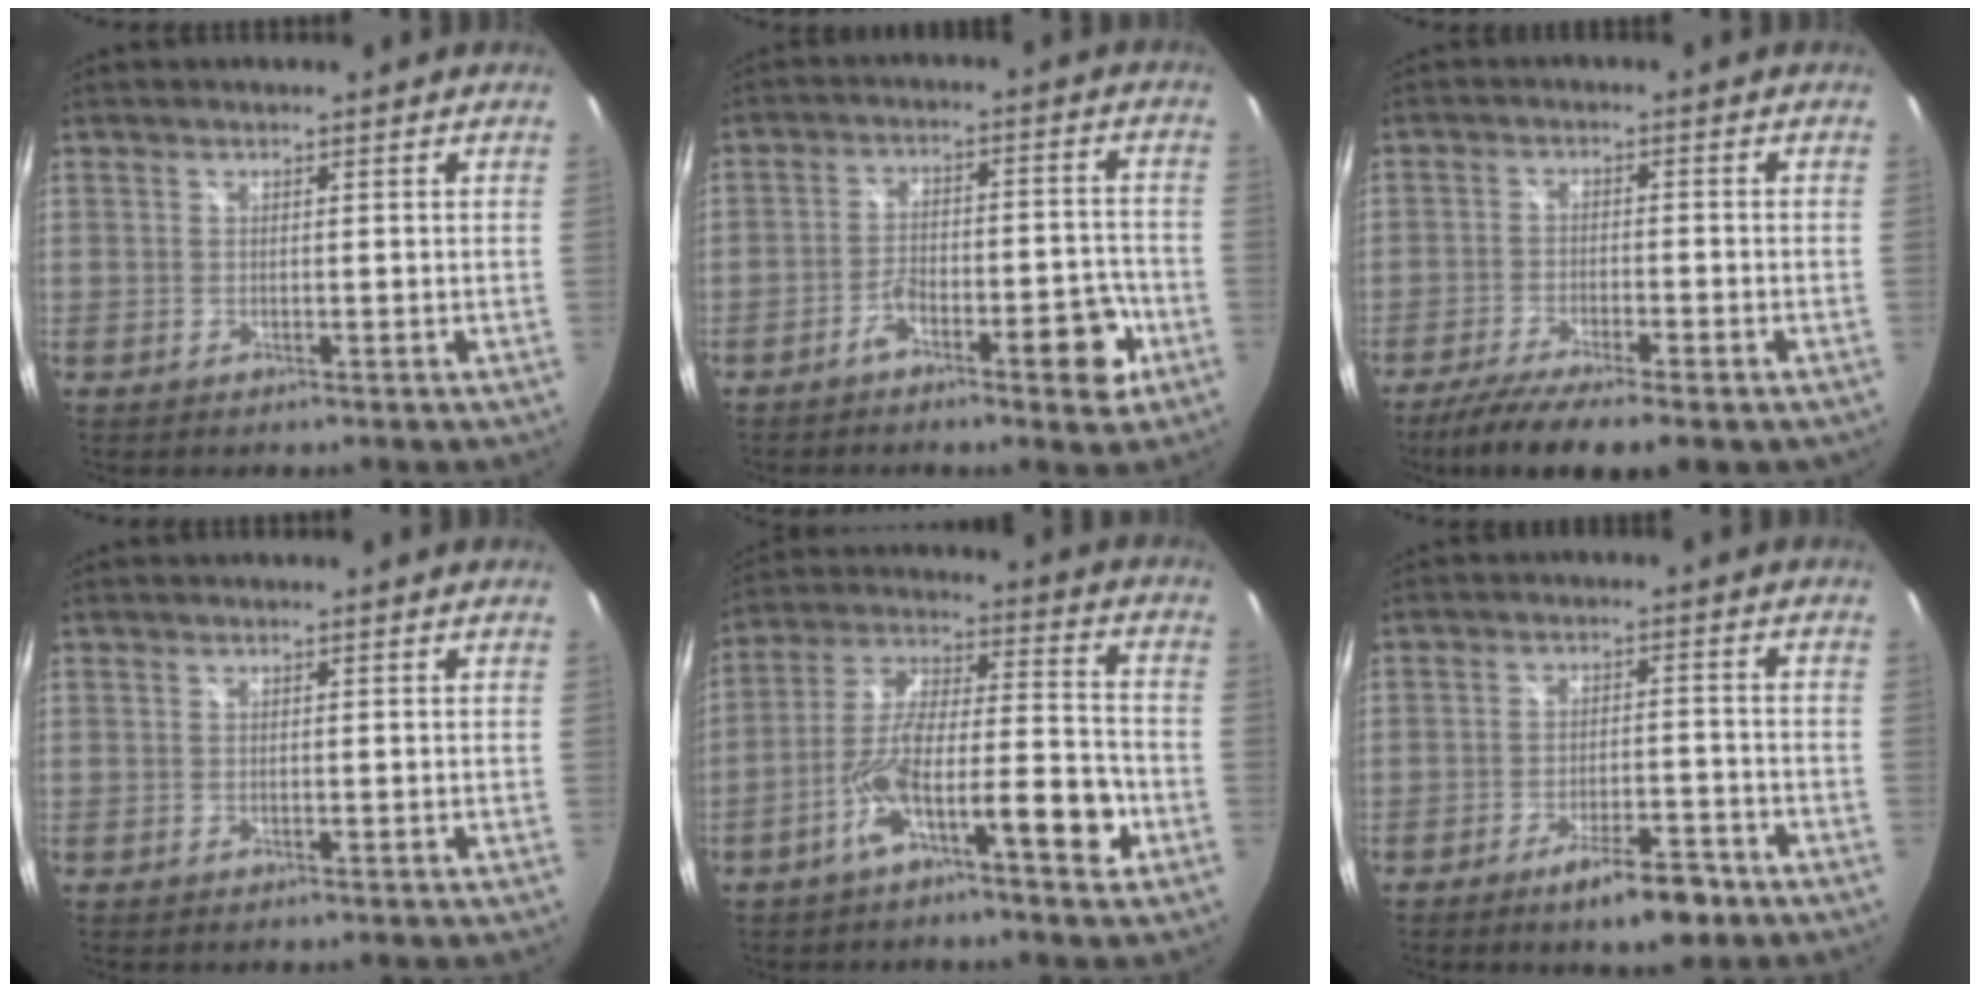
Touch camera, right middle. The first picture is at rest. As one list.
[{"total": 8.8, "force": [-5.2, 2.6, 6.6], "torque": [-0.110, 0.008, -0.071]}, {"total": 11.6, "force": [-8.5, 2.4, 7.4], "torque": [-0.154, -0.036, -0.141]}, {"total": 0.0}, {"total": 12.9, "force": [-6.5, 2.7, 10.9], "torque": [-0.196, 0.011, -0.108]}, {"total": 7.8, "force": [-5.4, 2.1, 5.2], "torque": [-0.095, -0.002, -0.079]}]